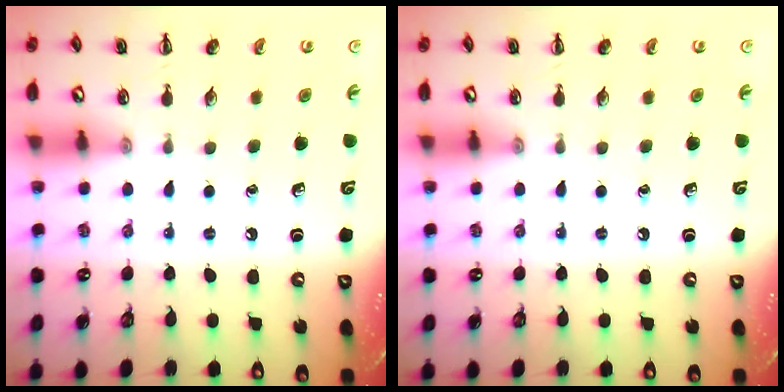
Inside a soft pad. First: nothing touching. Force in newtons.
{"total": 0.0}